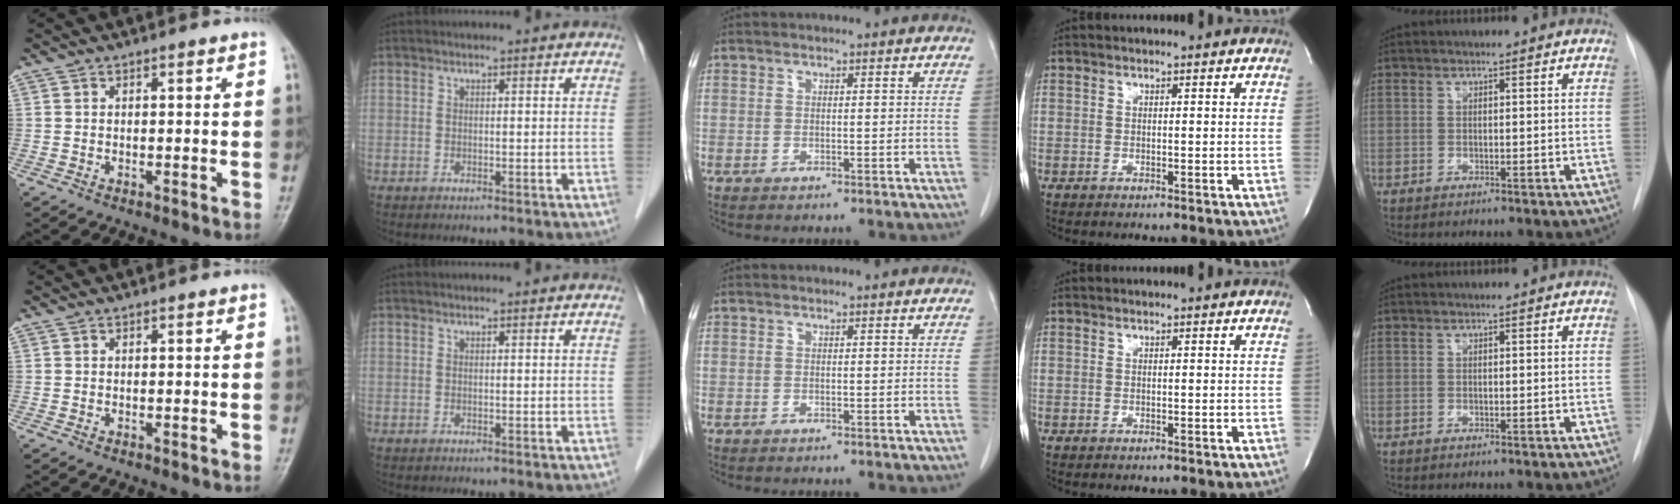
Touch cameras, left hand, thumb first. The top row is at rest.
{}